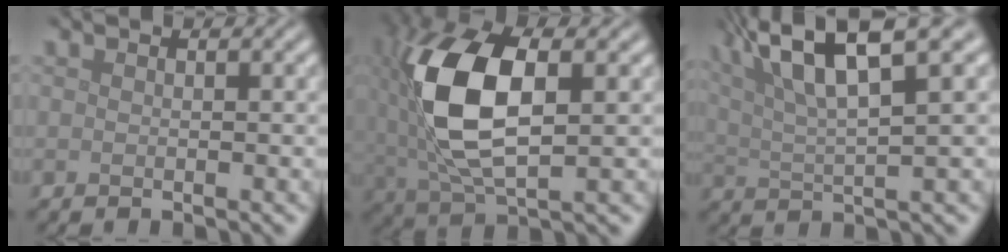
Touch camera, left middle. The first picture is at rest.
{"total": 11.0, "force": [1.3, 5.3, 9.5], "torque": [-0.201, 0.006, 0.026]}
{"total": 11.5, "force": [6.2, 2.9, 9.3], "torque": [-0.164, 0.028, 0.106]}